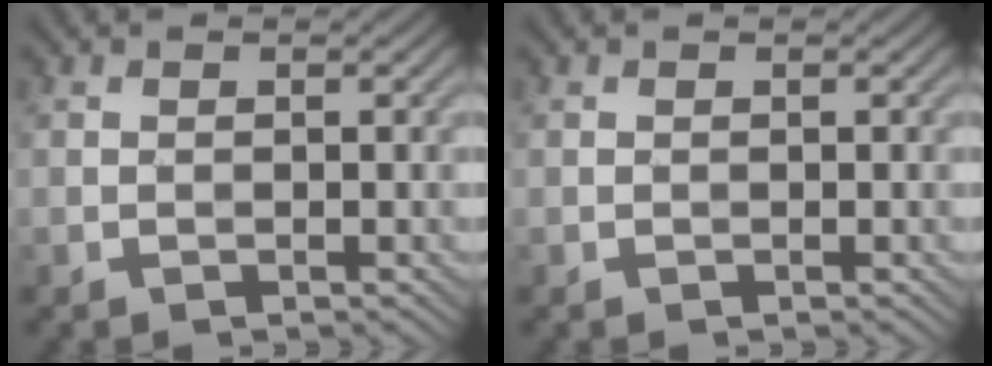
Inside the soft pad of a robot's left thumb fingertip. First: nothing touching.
{"total": 0.0}